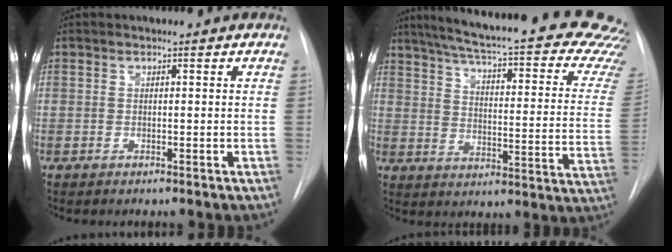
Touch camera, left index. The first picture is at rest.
{"total": 32.7, "force": [28.0, 3.7, 16.3], "torque": [-0.203, -0.097, 0.332]}